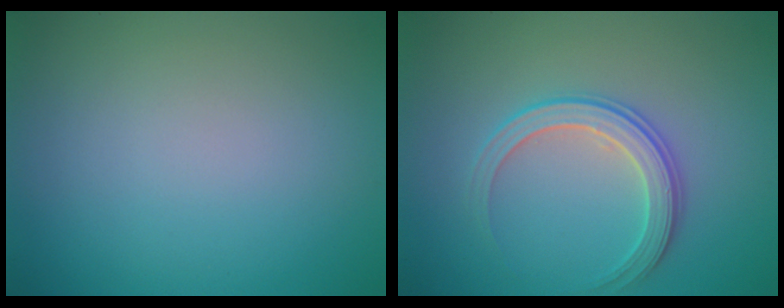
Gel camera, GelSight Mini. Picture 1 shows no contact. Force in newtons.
{"total": 2.9, "press": 2.8, "slide": 0.6}